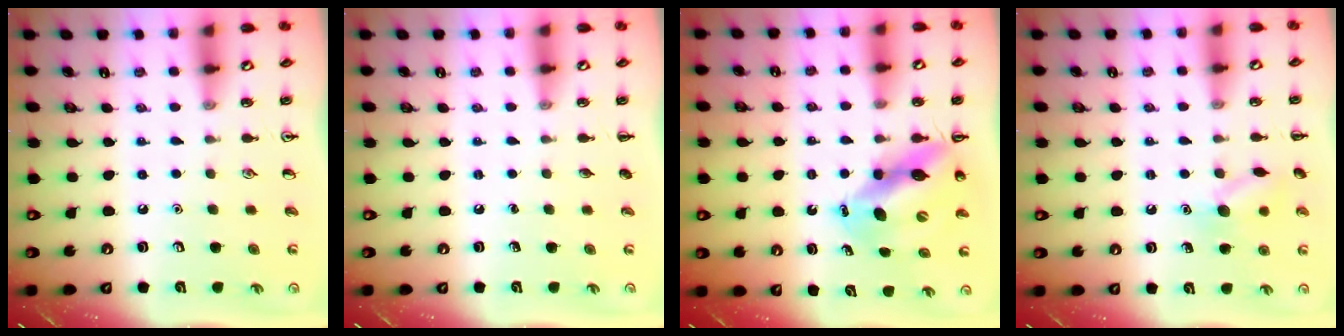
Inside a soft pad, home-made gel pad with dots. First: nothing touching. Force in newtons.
{"total": 0.0}
{"total": 11.1, "press": 10.7, "slide": 3.0}
{"total": 9.8, "press": 9.7, "slide": 0.9}